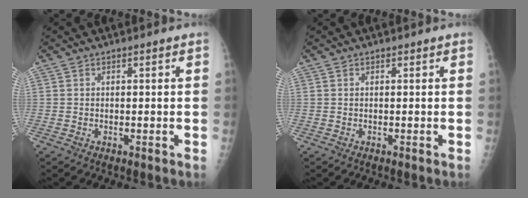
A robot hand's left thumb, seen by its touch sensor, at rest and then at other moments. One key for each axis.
{"total": 0.0}